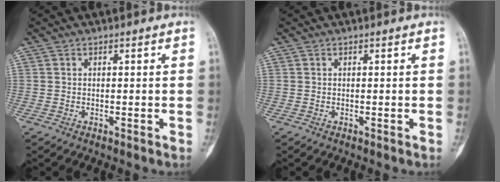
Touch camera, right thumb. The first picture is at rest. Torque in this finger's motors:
{"motor_torque": [0.50, 0.30, 0.32, -0.02, 0.09]}